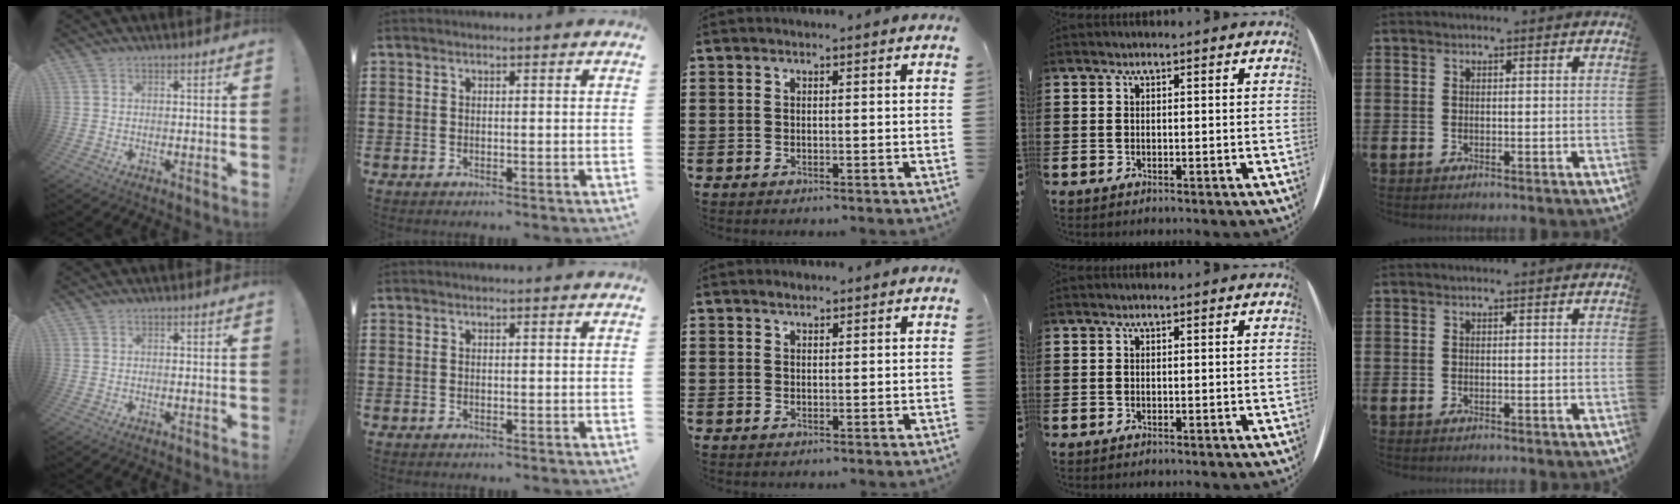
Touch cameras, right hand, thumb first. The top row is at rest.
{"middle": {"total": 0.9, "force": [0.8, 0.4, 0.1], "torque": [-0.005, 0.002, 0.014]}}